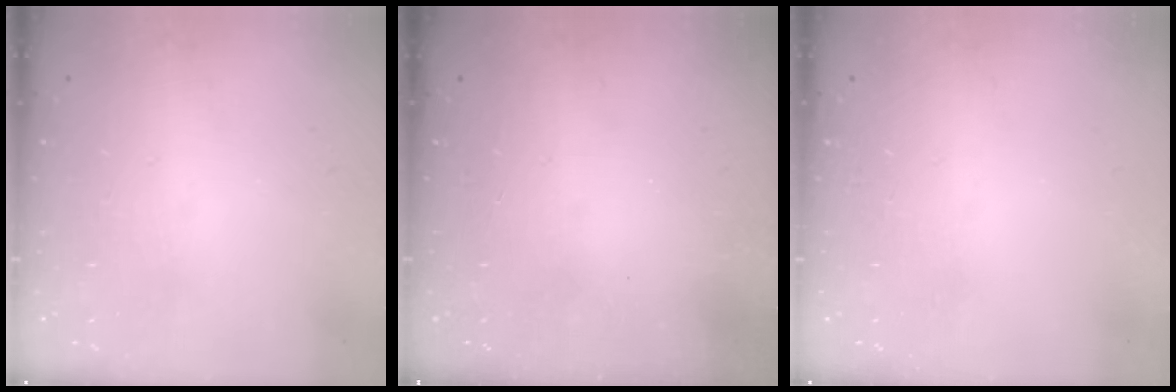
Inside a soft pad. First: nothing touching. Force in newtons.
{"total": 2.3, "press": 2.2, "slide": 0.8}
{"total": 0.0}